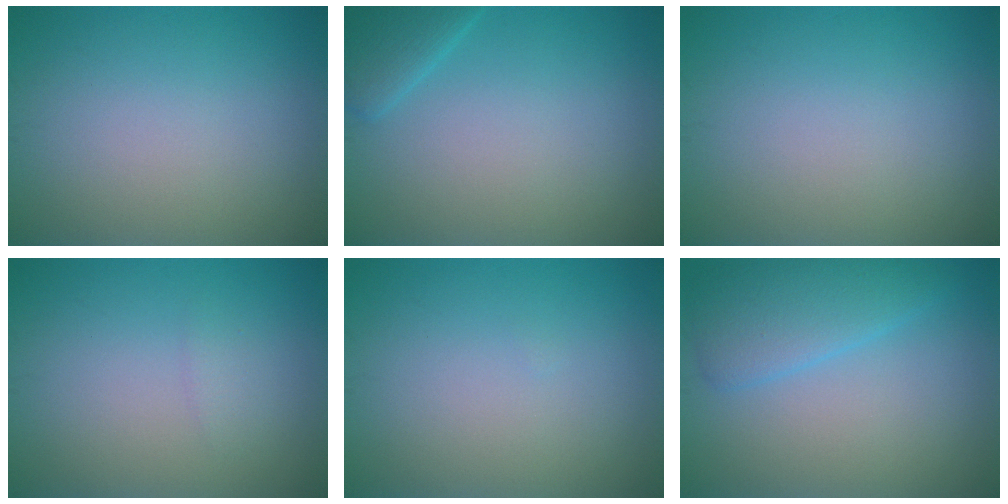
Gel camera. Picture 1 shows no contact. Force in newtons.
{"total": 2.3, "press": 2.3, "slide": 0.2}
{"total": 0.0}
{"total": 0.8, "press": 0.8, "slide": 0.1}
{"total": 0.0}
{"total": 3.7, "press": 3.7, "slide": 0.1}